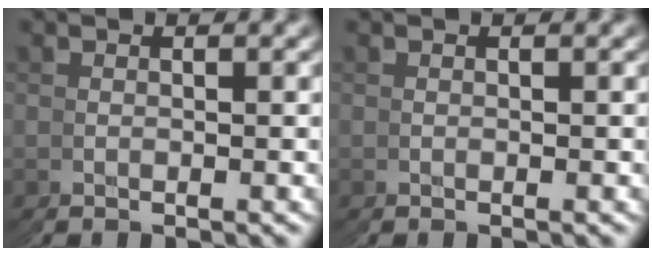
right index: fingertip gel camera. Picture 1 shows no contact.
{"total": 0.0}